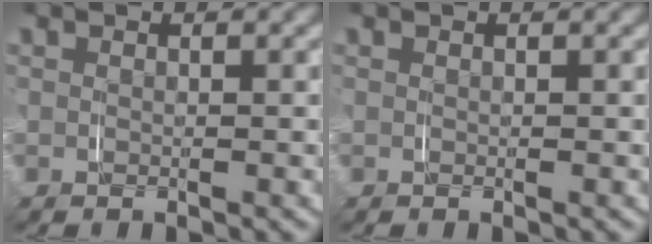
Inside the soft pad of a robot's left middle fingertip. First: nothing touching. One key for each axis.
{"total": 0.0}